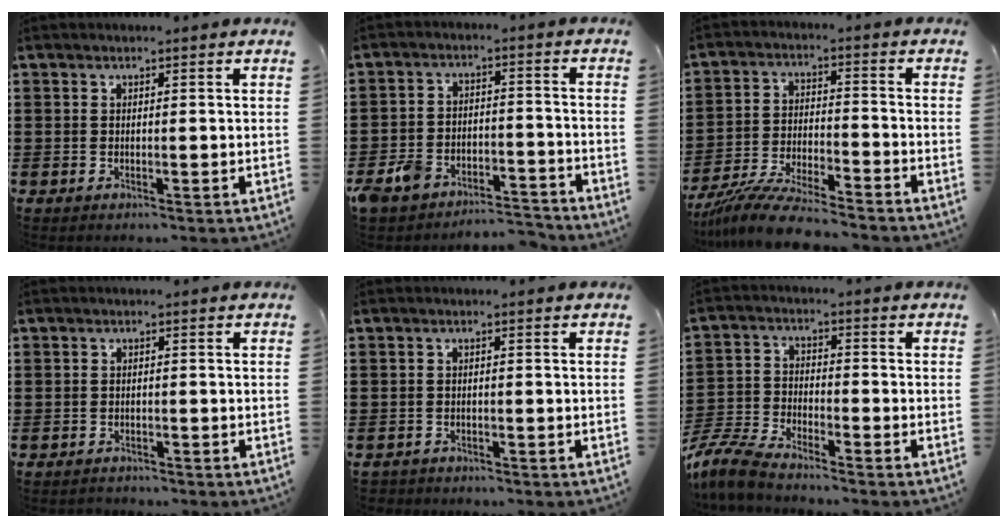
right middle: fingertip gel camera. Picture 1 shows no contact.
{"total": 6.8, "force": [-6.3, 2.0, 1.6], "torque": [-0.054, 0.010, -0.132]}
{"total": 8.7, "force": [-8.1, 0.5, 3.1], "torque": [-0.069, 0.006, -0.160]}
{"total": 1.2, "force": [-1.1, 0.3, -0.3], "torque": [0.003, 0.004, -0.026]}
{"total": 1.3, "force": [-1.2, 0.3, -0.2], "torque": [-0.002, 0.000, -0.028]}
{"total": 6.7, "force": [-6.3, 0.7, 2.1], "torque": [-0.068, -0.001, -0.130]}